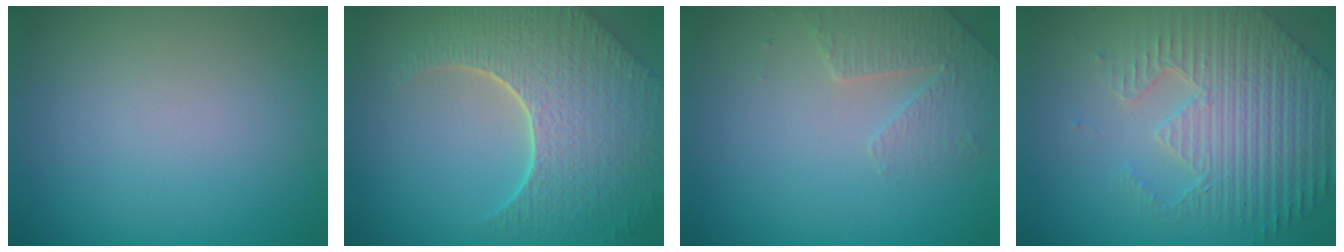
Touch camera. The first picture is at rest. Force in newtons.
{"total": 8.7, "press": 6.2, "slide": 6.1}
{"total": 2.8, "press": 2.7, "slide": 0.7}
{"total": 6.7, "press": 5.3, "slide": 4.2}